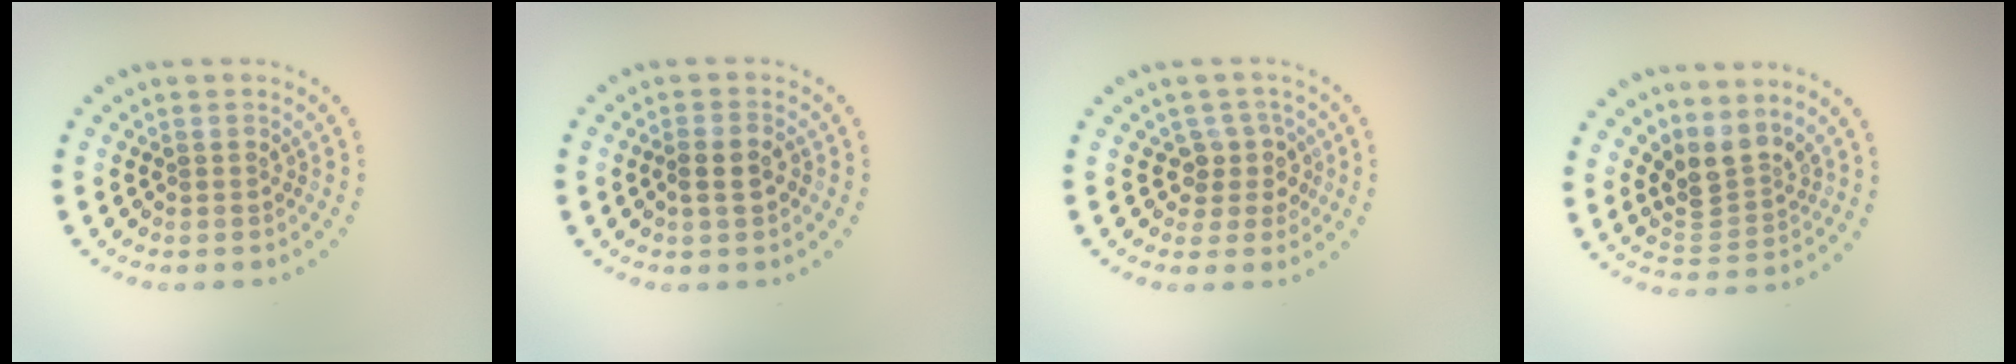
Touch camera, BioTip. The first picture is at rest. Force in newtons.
{"total": 2.3, "press": 2.1, "slide": 0.8}
{"total": 2.5, "press": 1.9, "slide": 1.6}
{"total": 3.4, "press": 2.3, "slide": 2.5}